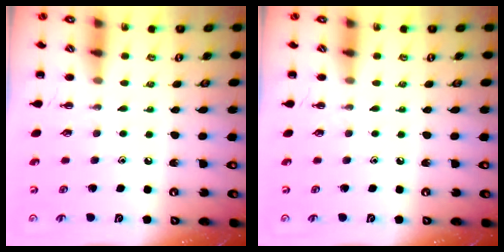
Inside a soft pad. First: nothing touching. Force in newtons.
{"total": 0.0}